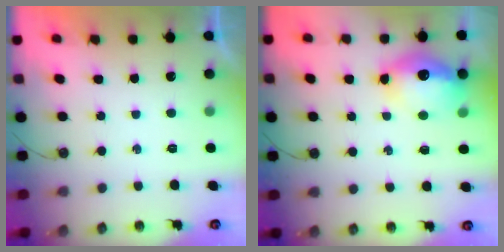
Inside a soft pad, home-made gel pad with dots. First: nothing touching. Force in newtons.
{"total": 14.2, "press": 14.1, "slide": 1.6}